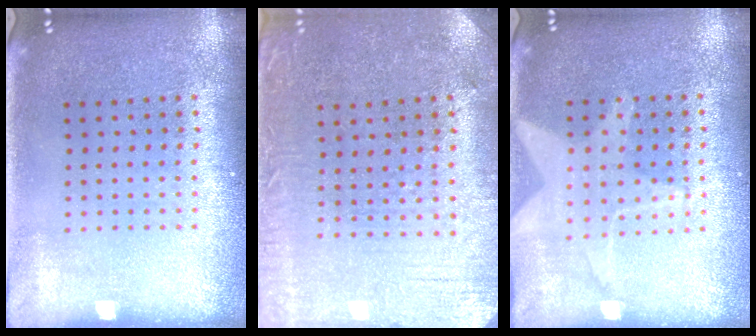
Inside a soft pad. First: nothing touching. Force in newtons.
{"total": 0.6, "press": 0.4, "slide": 0.5}
{"total": 1.0, "press": 1.0, "slide": 0.2}